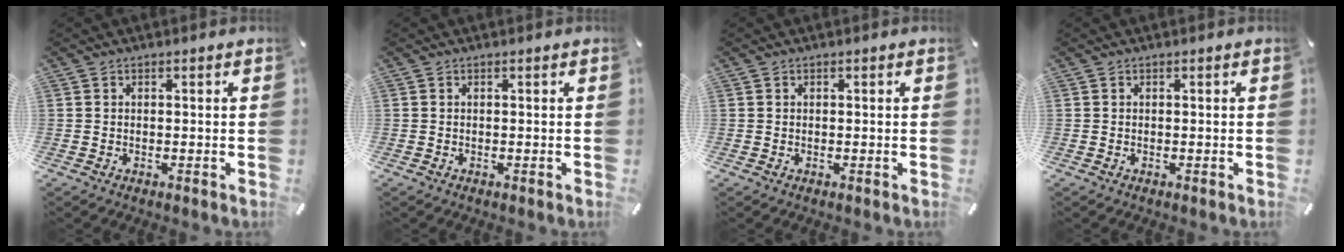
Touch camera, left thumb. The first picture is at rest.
{"total": 0.0}
{"total": 0.0}
{"total": 0.0}